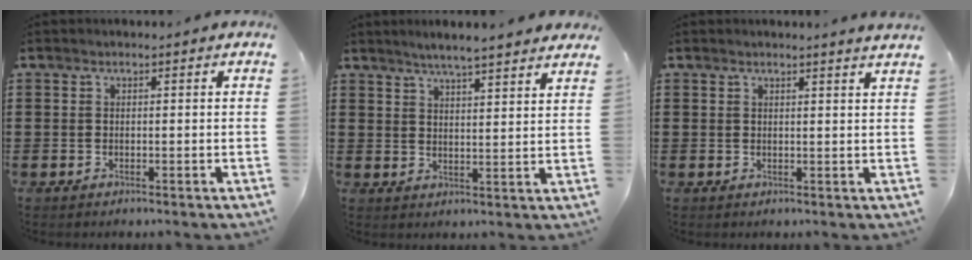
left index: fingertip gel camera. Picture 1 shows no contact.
{"total": 4.2, "force": [3.9, -0.3, 1.4], "torque": [-0.040, -0.012, 0.068]}
{"total": 1.6, "force": [1.4, -0.3, 0.6], "torque": [-0.014, -0.002, 0.028]}